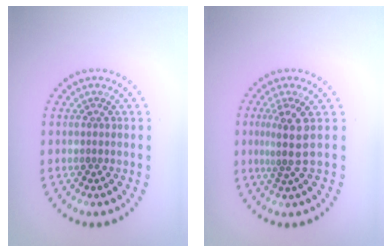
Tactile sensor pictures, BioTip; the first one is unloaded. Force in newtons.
{"total": 2.9, "press": 2.1, "slide": 2.0}